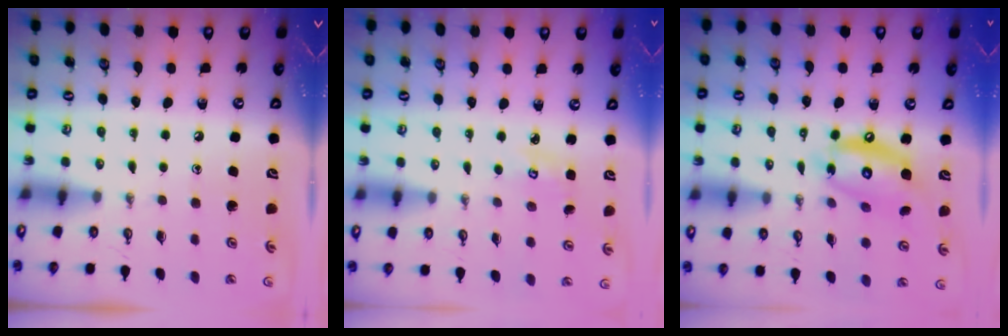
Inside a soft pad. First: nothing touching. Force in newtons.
{"total": 2.3, "press": 2.3, "slide": 0.2}
{"total": 13.1, "press": 13.1, "slide": 1.3}